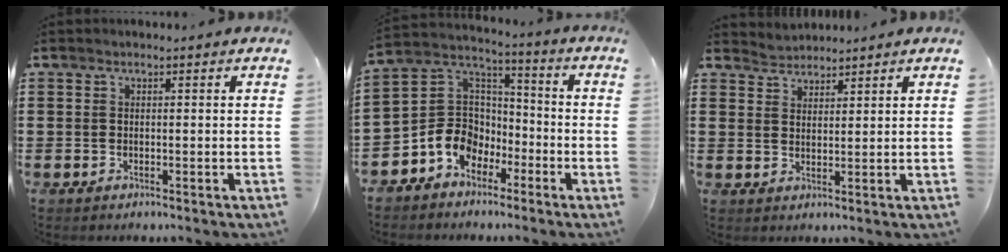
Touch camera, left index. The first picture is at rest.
{"total": 7.9, "force": [-4.1, 6.4, 2.0], "torque": [-0.078, 0.004, -0.084]}
{"total": 2.2, "force": [2.1, 0.4, -0.6], "torque": [0.003, -0.003, 0.041]}